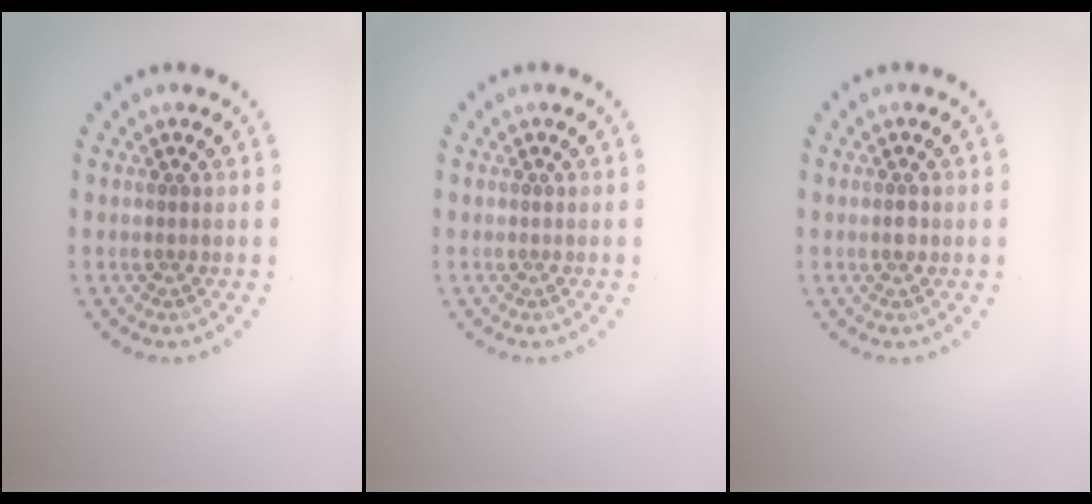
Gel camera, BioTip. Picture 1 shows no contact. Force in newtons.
{"total": 0.0}
{"total": 1.2, "press": 1.2, "slide": 0.2}